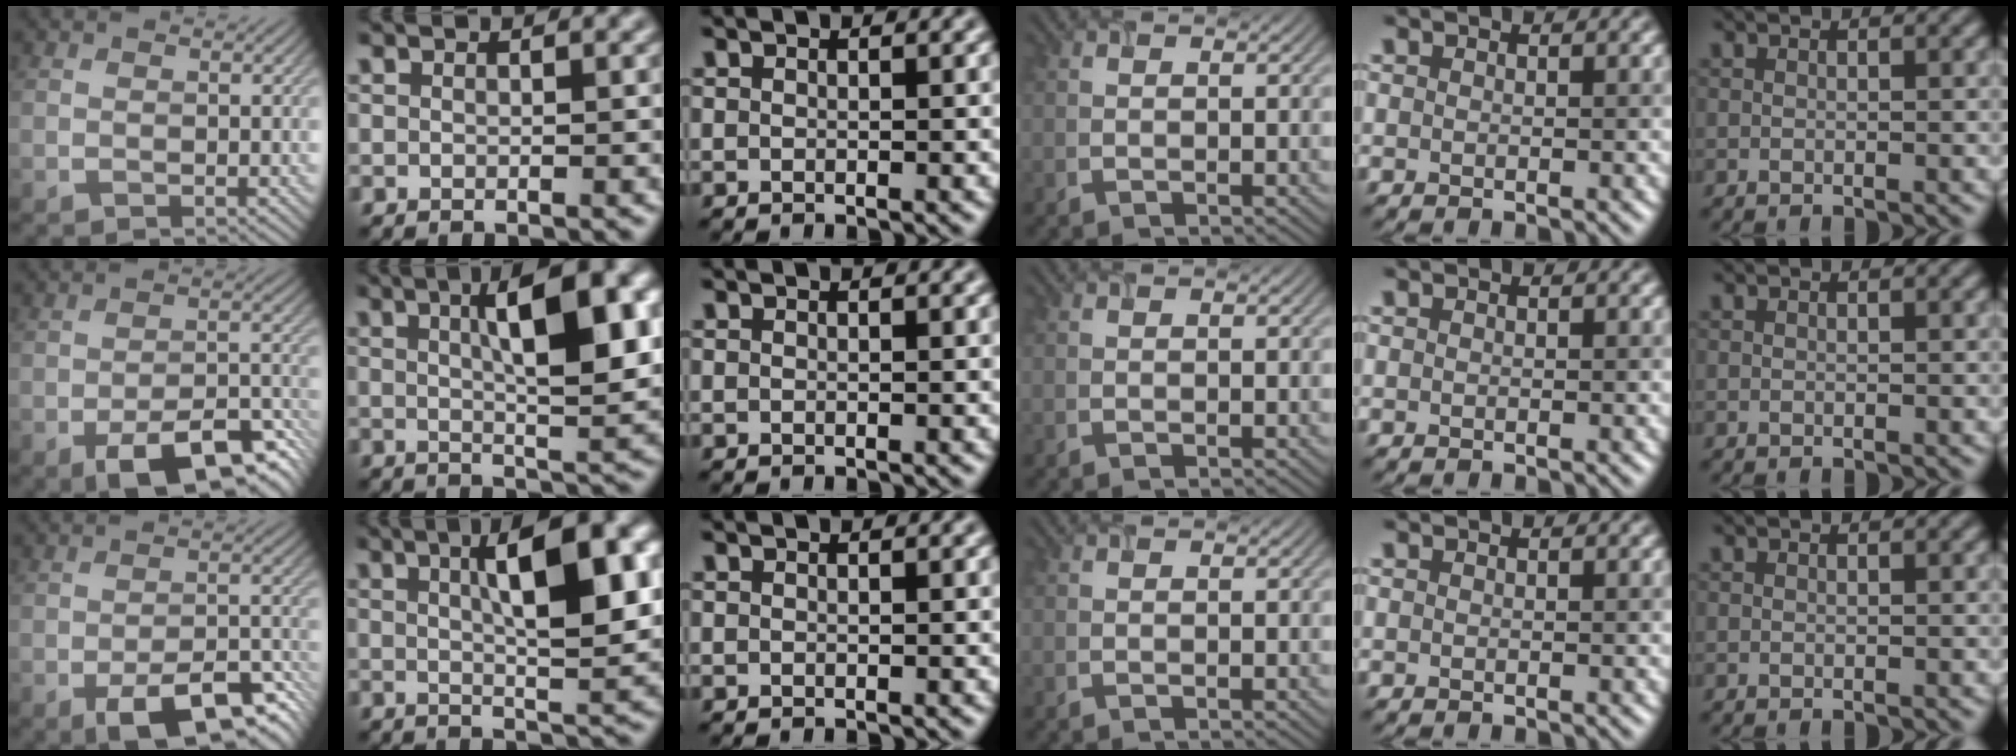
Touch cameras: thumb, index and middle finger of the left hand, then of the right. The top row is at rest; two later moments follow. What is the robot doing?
{"motion": "close", "object": "airpods case & airpods"}